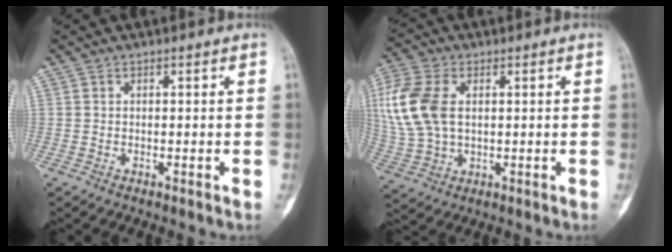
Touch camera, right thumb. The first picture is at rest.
{"total": 14.4, "force": [2.6, 9.1, 10.9], "torque": [-0.251, 0.006, 0.054]}